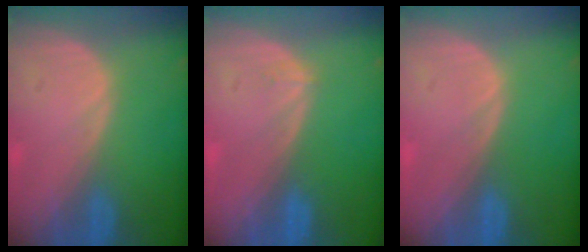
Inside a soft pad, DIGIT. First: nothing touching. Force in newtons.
{"total": 0.5, "press": 0.5, "slide": 0.2}
{"total": 0.0}